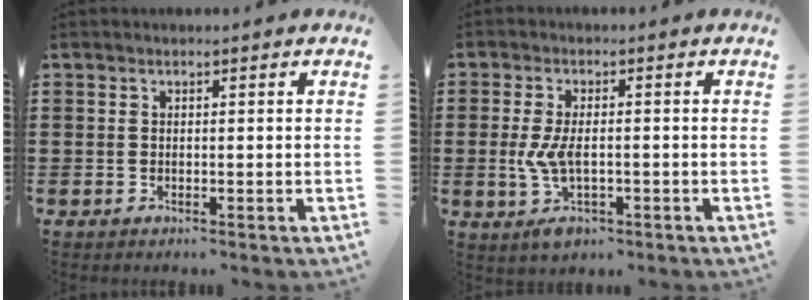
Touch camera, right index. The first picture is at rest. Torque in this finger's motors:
{"motor_torque": [0.49, 0.43, 0.42, 0.13]}